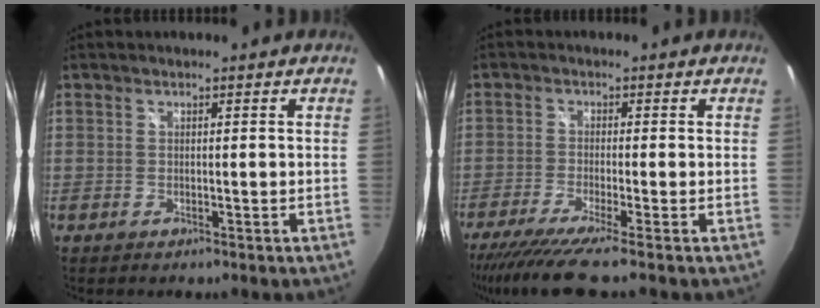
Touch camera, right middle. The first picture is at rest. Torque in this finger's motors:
{"motor_torque": [0.75, -1.14, 0.30, 0.08]}